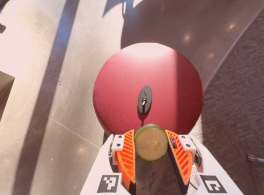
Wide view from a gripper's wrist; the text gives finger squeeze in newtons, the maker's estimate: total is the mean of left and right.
{"total": 8.9, "left": 8.6, "right": 9.1}